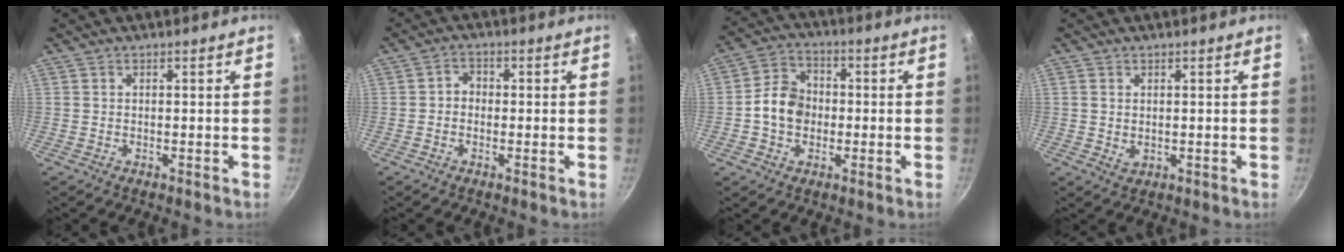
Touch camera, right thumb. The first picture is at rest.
{"total": 2.5, "force": [-0.5, 2.1, 1.2], "torque": [-0.009, 0.010, -0.014]}
{"total": 8.7, "force": [-0.9, 7.1, 4.9], "torque": [-0.057, 0.021, -0.030]}
{"total": 1.8, "force": [0.4, 1.3, 1.2], "torque": [-0.020, -0.001, 0.009]}